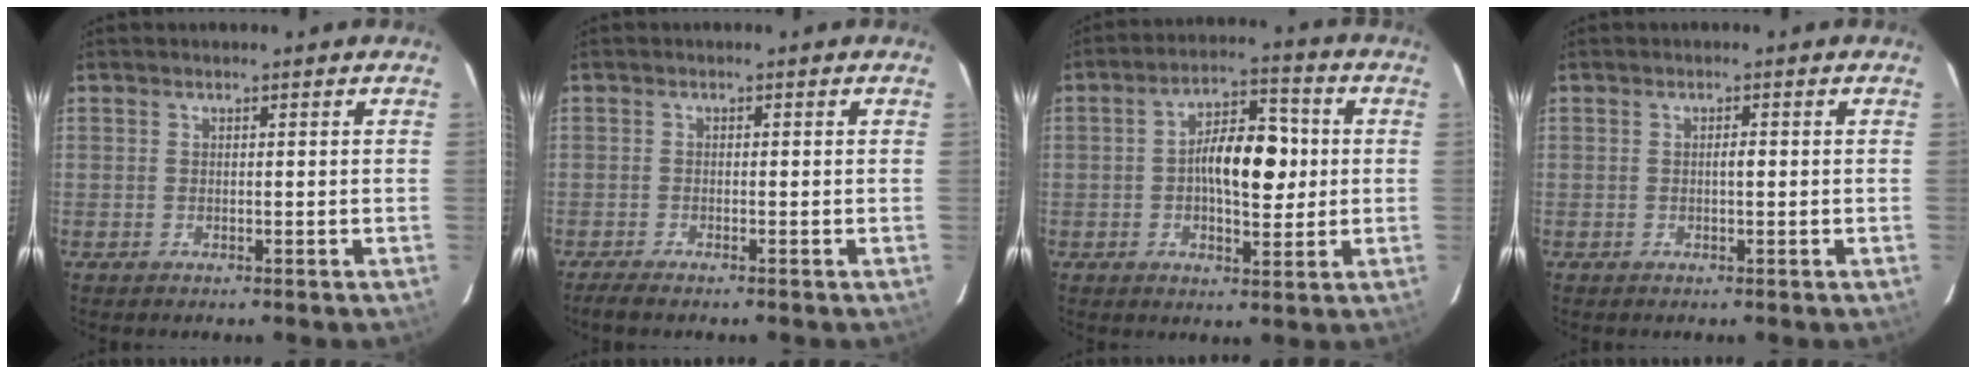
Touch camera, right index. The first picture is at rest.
{"total": 2.4, "force": [-1.9, 0.3, 1.3], "torque": [-0.025, -0.006, -0.030]}
{"total": 9.9, "force": [0.2, 4.1, 9.1], "torque": [-0.153, 0.022, 0.004]}
{"total": 0.9, "force": [-0.1, 0.2, 0.9], "torque": [-0.015, 0.001, -0.002]}